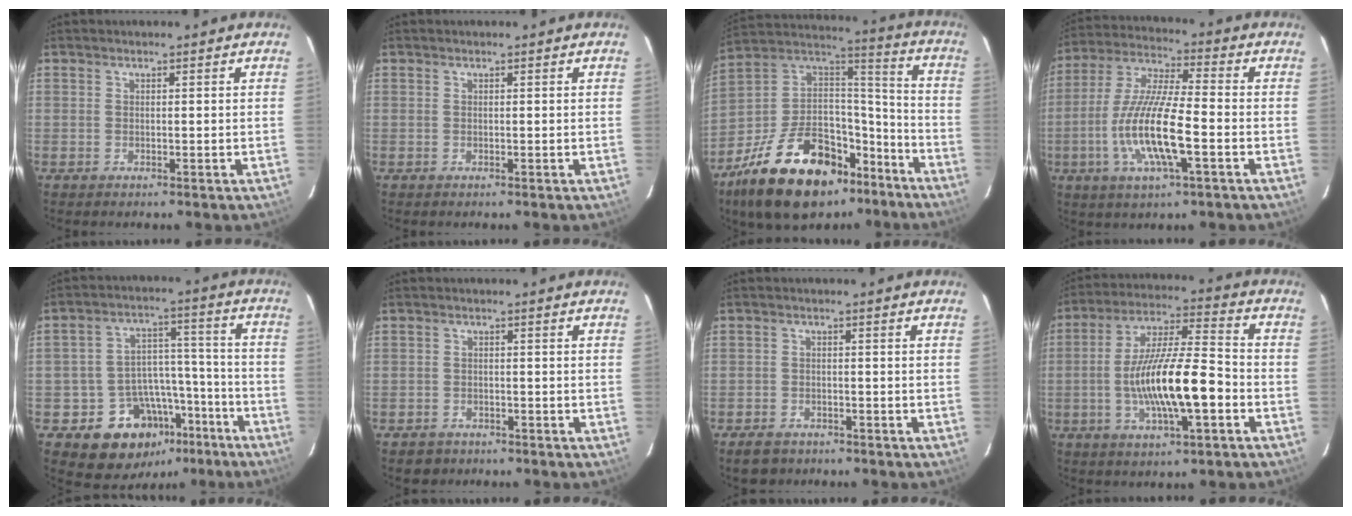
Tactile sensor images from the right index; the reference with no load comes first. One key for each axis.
{"total": 0.0}
{"total": 29.0, "fx": -18.1, "fy": 14.6, "fz": 17.4, "tx": -0.332, "ty": 0.018, "tz": -0.277}
{"total": 14.8, "fx": -4.3, "fy": 2.7, "fz": 13.9, "tx": -0.285, "ty": -0.008, "tz": -0.083}
{"total": 14.4, "fx": -8.7, "fy": 10.5, "fz": 4.6, "tx": -0.087, "ty": 0.053, "tz": -0.106}
{"total": 3.4, "fx": -2.4, "fy": 2.4, "fz": 0.3, "tx": -0.019, "ty": 0.003, "tz": -0.034}
{"total": 4.7, "fx": -3.5, "fy": 2.9, "fz": 1.2, "tx": -0.041, "ty": 0.002, "tz": -0.053}
{"total": 15.9, "fx": -4.3, "fy": 3.4, "fz": 14.9, "tx": -0.276, "ty": 0.001, "tz": -0.075}